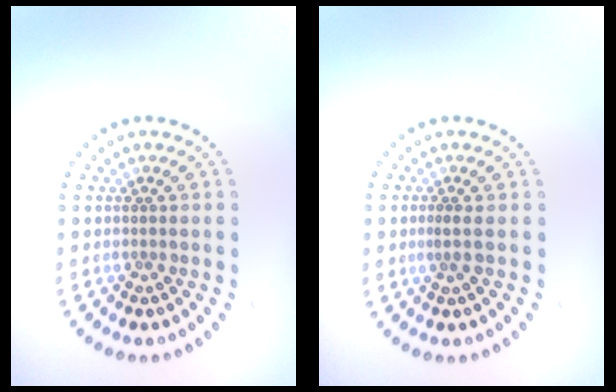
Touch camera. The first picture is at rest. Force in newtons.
{"total": 0.8, "press": 0.5, "slide": 0.6}